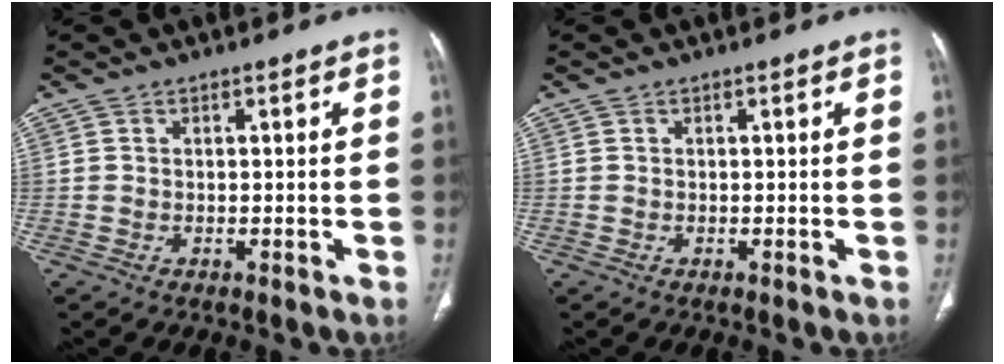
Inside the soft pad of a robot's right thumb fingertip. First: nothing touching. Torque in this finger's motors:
{"motor_torque": [0.03, 0.03, -0.02, 0.01, 0.00]}